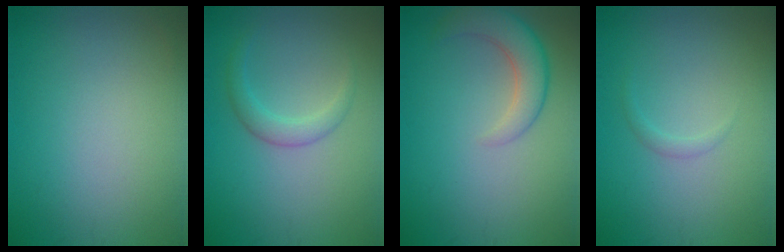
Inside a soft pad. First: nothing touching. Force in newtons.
{"total": 1.5, "press": 1.5, "slide": 0.1}
{"total": 4.0, "press": 3.9, "slide": 0.3}
{"total": 0.7, "press": 0.7, "slide": 0.1}